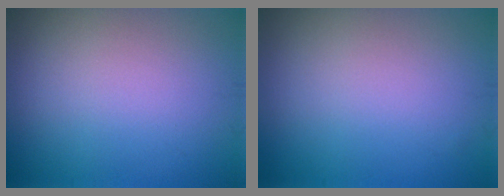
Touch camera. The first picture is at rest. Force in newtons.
{"total": 0.0}